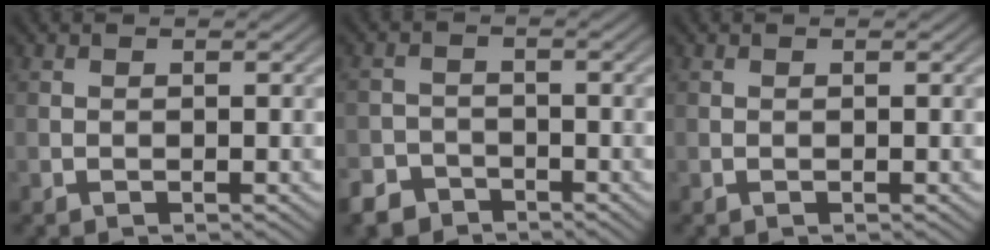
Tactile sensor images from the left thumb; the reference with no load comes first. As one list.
[{"total": 4.3, "force": [-3.4, 2.4, 0.9], "torque": [-0.015, -0.002, -0.064]}, {"total": 0.0}]